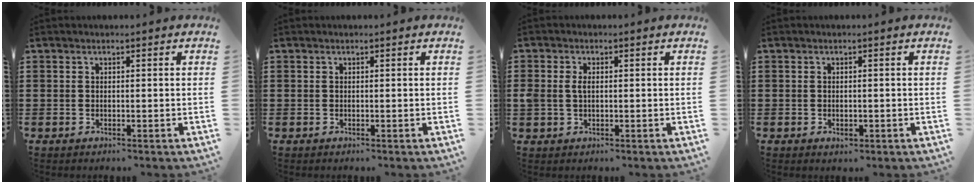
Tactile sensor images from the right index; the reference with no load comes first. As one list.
[{"total": 0.0}, {"total": 2.2, "force": [0.2, 1.4, 1.7], "torque": [-0.043, 0.005, 0.001]}, {"total": 0.9, "force": [-0.3, 0.6, 0.6], "torque": [-0.013, -0.001, -0.006]}]